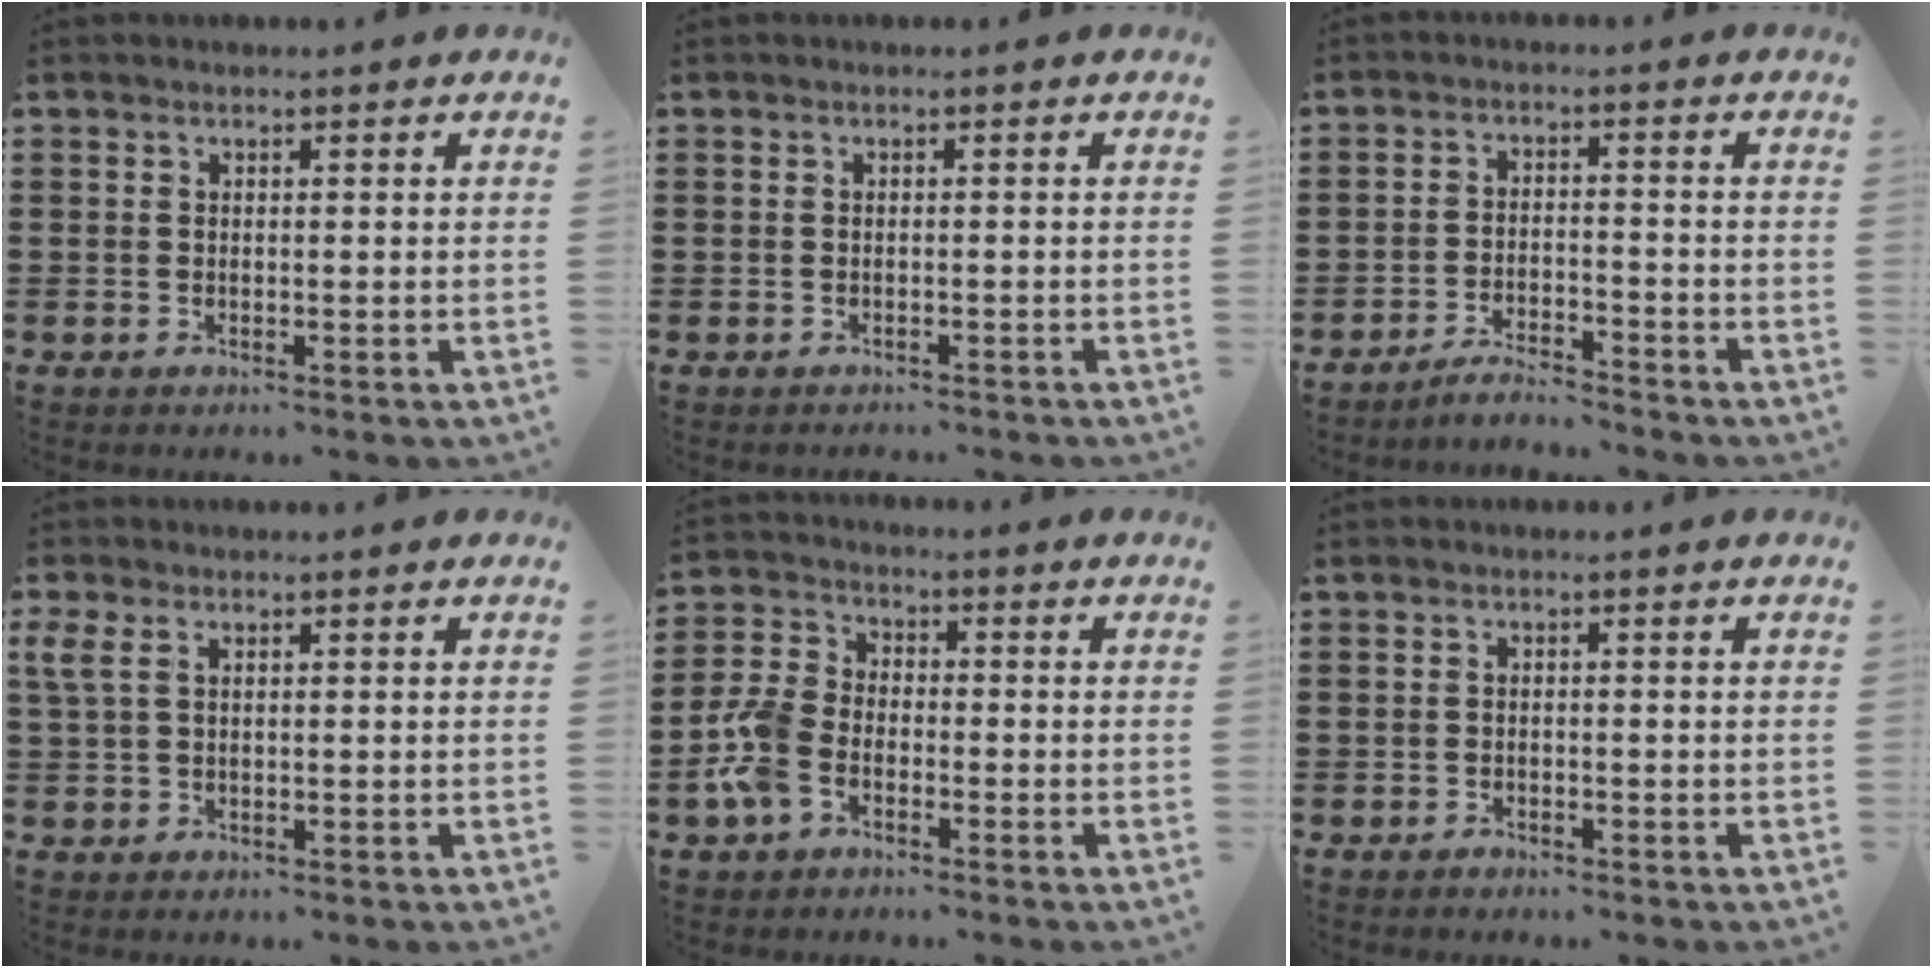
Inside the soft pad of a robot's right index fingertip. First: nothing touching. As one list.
[{"total": 0.5, "force": [-0.5, 0.0, 0.0], "torque": [-0.002, -0.002, -0.011]}, {"total": 3.6, "force": [-3.5, -0.1, 0.5], "torque": [-0.013, 0.005, -0.073]}, {"total": 2.5, "force": [0.9, 1.4, 1.8], "torque": [-0.049, 0.004, 0.013]}, {"total": 6.2, "force": [-3.1, 3.8, 3.8], "torque": [-0.110, 0.003, -0.070]}, {"total": 0.8, "force": [-0.8, 0.1, 0.1], "torque": [-0.004, -0.002, -0.016]}]